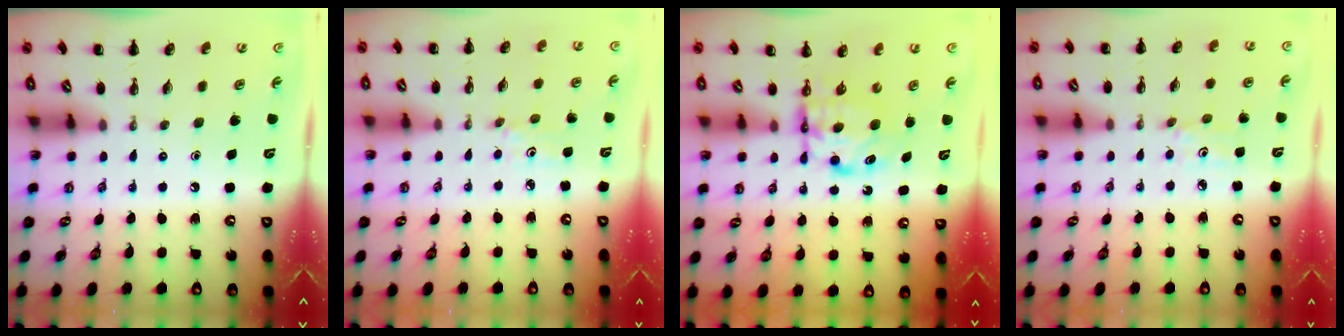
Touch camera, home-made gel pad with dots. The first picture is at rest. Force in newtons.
{"total": 2.8, "press": 2.6, "slide": 0.9}
{"total": 6.4, "press": 6.4, "slide": 0.4}
{"total": 3.8, "press": 3.7, "slide": 0.9}